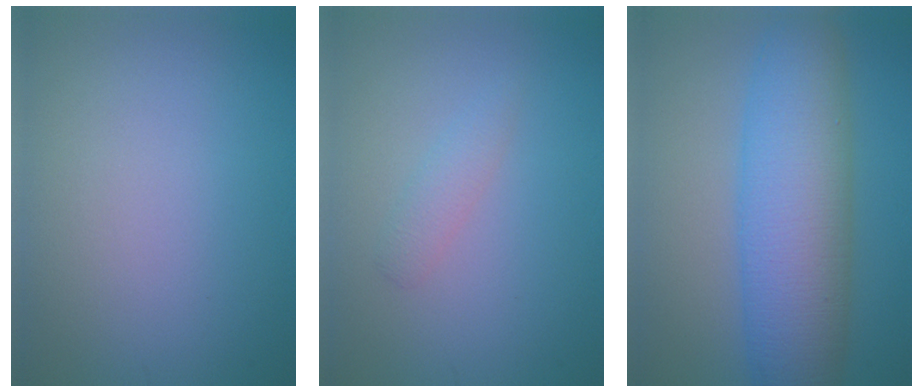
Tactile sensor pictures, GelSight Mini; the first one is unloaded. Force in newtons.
{"total": 1.3, "press": 1.3, "slide": 0.1}
{"total": 9.6, "press": 9.6, "slide": 0.4}